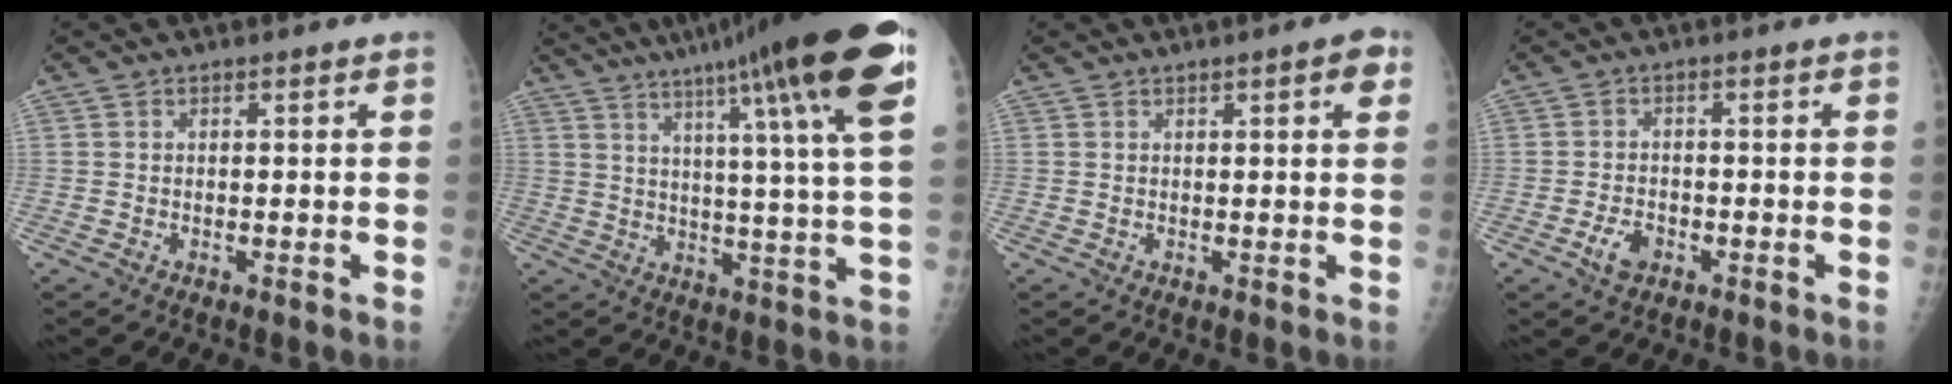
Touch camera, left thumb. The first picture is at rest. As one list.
[{"total": 23.7, "force": [13.5, 1.5, 19.5], "torque": [-0.285, -0.029, 0.180]}, {"total": 3.3, "force": [1.5, 0.7, 2.8], "torque": [-0.031, -0.001, 0.016]}, {"total": 3.7, "force": [-1.8, 2.3, 2.3], "torque": [-0.038, 0.009, -0.030]}]